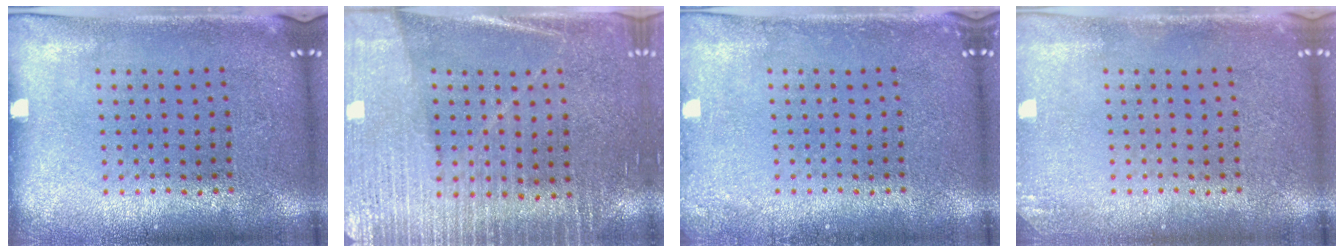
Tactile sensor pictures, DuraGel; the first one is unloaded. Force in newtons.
{"total": 3.3, "press": 3.0, "slide": 1.2}
{"total": 1.1, "press": 1.1, "slide": 0.1}
{"total": 1.0, "press": 1.0, "slide": 0.1}